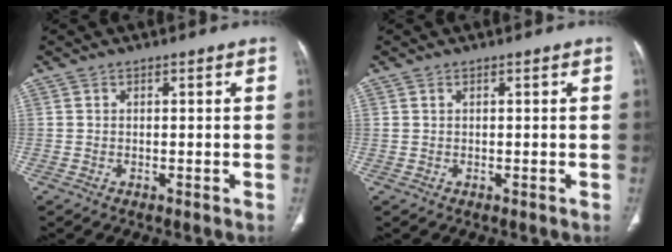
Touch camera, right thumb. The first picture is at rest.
{"total": 0.0}